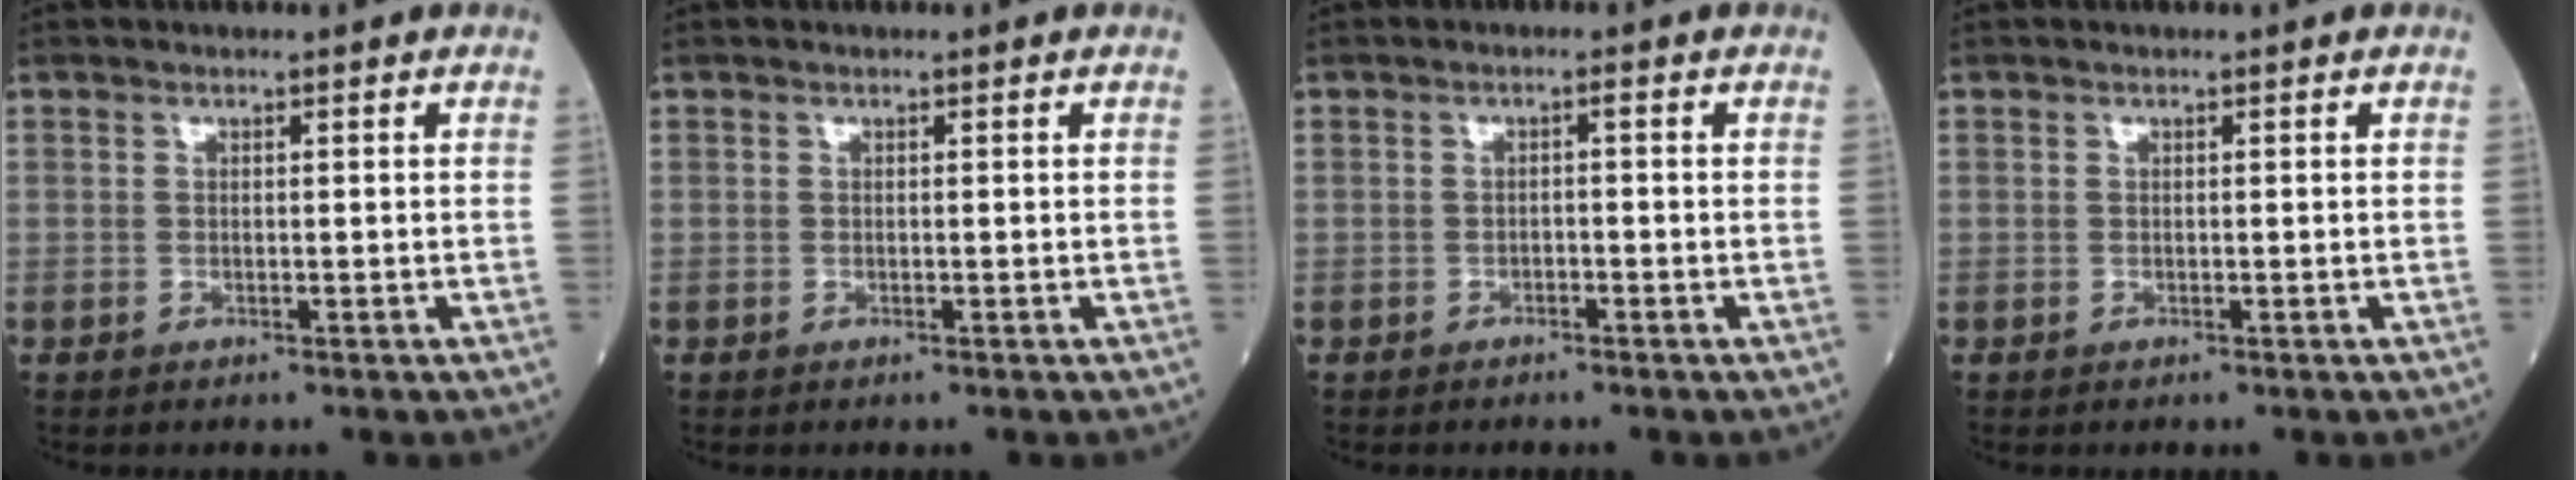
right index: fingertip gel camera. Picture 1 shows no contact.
{"total": 0.0}
{"total": 0.8, "force": [-0.4, 0.3, 0.6], "torque": [-0.004, 0.003, -0.011]}
{"total": 0.0}